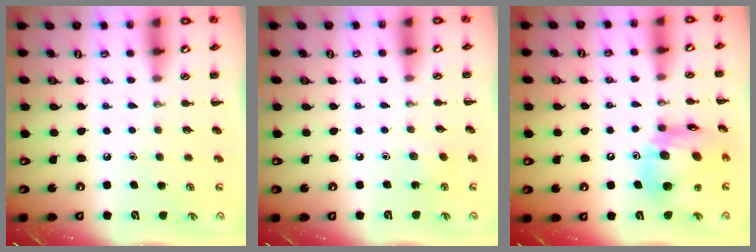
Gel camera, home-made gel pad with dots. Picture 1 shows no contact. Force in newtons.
{"total": 2.9, "press": 2.7, "slide": 0.8}
{"total": 15.1, "press": 14.7, "slide": 3.6}